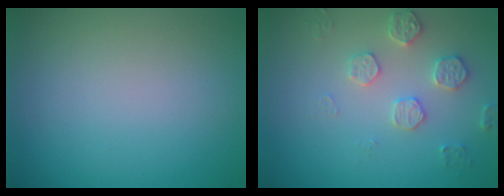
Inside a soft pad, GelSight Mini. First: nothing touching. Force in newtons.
{"total": 2.7, "press": 2.7, "slide": 0.5}